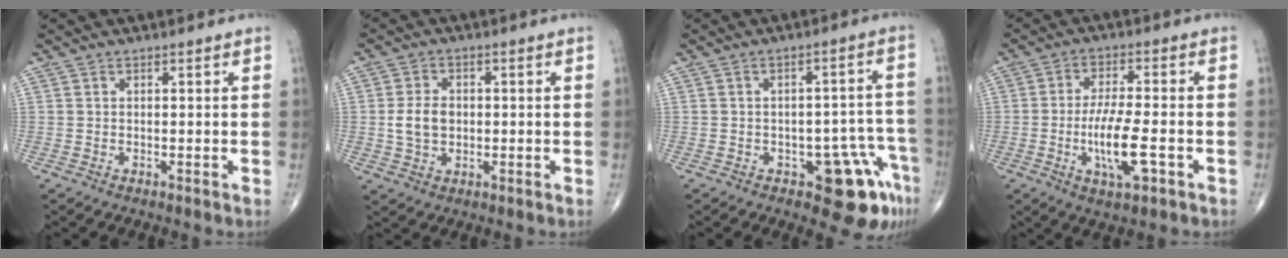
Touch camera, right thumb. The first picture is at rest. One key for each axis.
{"total": 5.6, "fx": -0.1, "fy": 4.1, "fz": 3.8, "tx": -0.066, "ty": 0.004, "tz": -0.001}
{"total": 10.3, "fx": -5.5, "fy": 4.7, "fz": 7.4, "tx": -0.049, "ty": 0.038, "tz": -0.062}
{"total": 9.8, "fx": -2.8, "fy": 2.9, "fz": 8.9, "tx": -0.169, "ty": 0.005, "tz": -0.048}